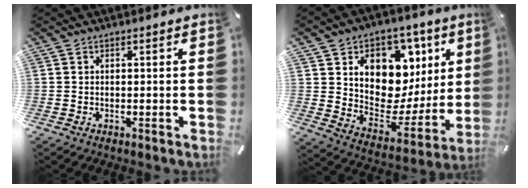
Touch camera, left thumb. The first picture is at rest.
{"total": 14.1, "force": [6.4, 10.5, 7.0], "torque": [-0.079, -0.070, 0.113]}